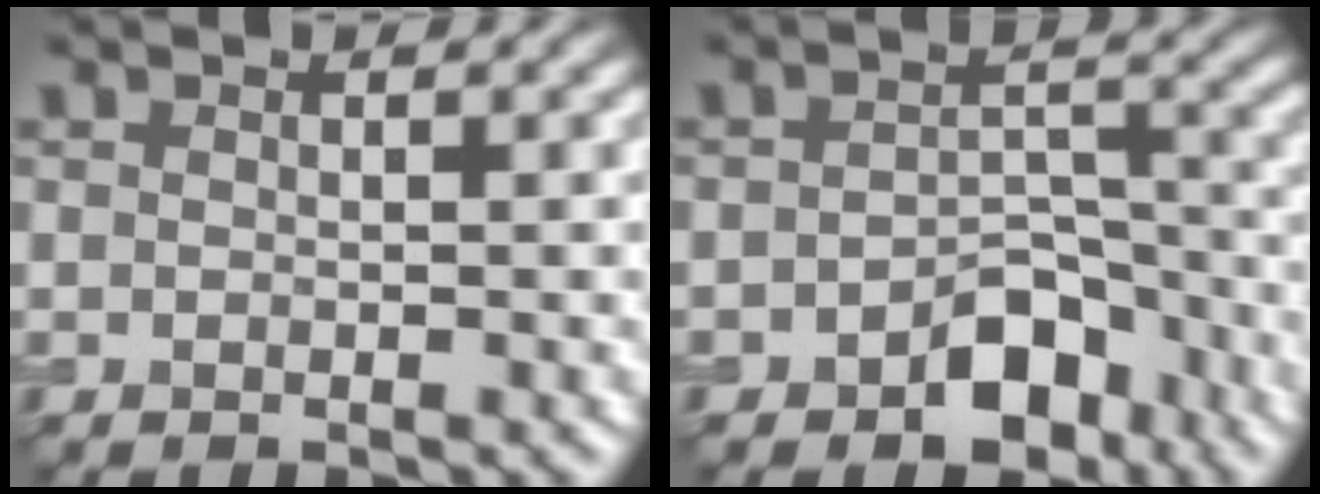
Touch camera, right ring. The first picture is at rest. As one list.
[{"total": 4.9, "force": [-2.9, 3.0, 2.6], "torque": [-0.026, 0.003, -0.046]}]